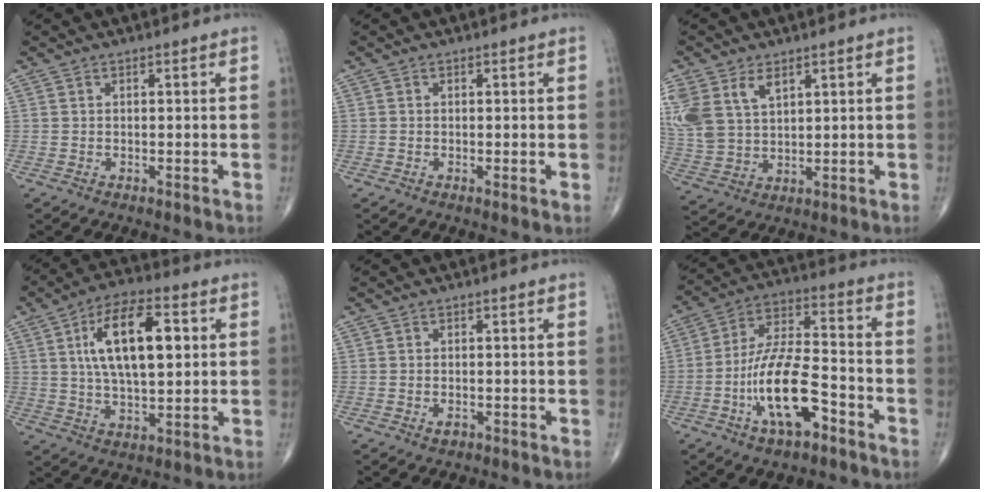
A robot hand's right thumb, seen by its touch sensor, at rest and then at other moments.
{"total": 0.9, "force": [-0.1, 0.1, 0.9], "torque": [-0.022, -0.004, -0.004]}
{"total": 13.0, "force": [5.8, 8.3, 8.1], "torque": [-0.188, -0.008, 0.127]}
{"total": 15.4, "force": [3.4, 7.0, 13.3], "torque": [-0.214, 0.002, 0.059]}
{"total": 1.2, "force": [-0.6, 0.7, 0.8], "torque": [-0.015, 0.001, -0.009]}
{"total": 15.2, "force": [-6.4, 5.8, 12.6], "torque": [-0.235, 0.044, -0.114]}